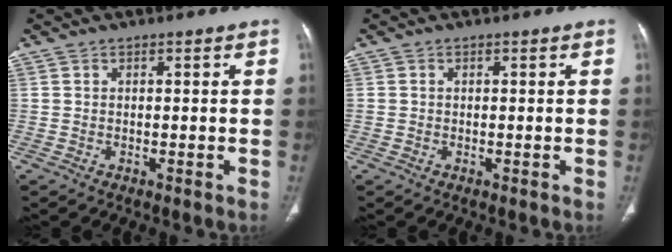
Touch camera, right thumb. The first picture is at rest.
{"total": 0.5, "force": [0.1, 0.5, 0.2], "torque": [-0.001, 0.002, 0.003]}